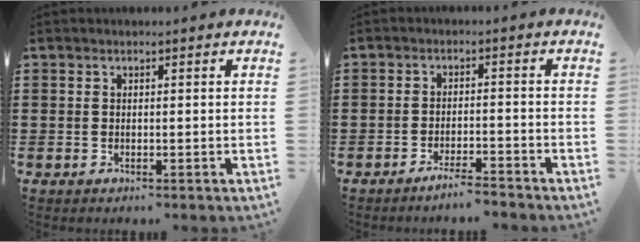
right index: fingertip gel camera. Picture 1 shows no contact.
{"total": 3.1, "force": [-2.9, 0.0, 1.0], "torque": [-0.017, 0.003, -0.057]}